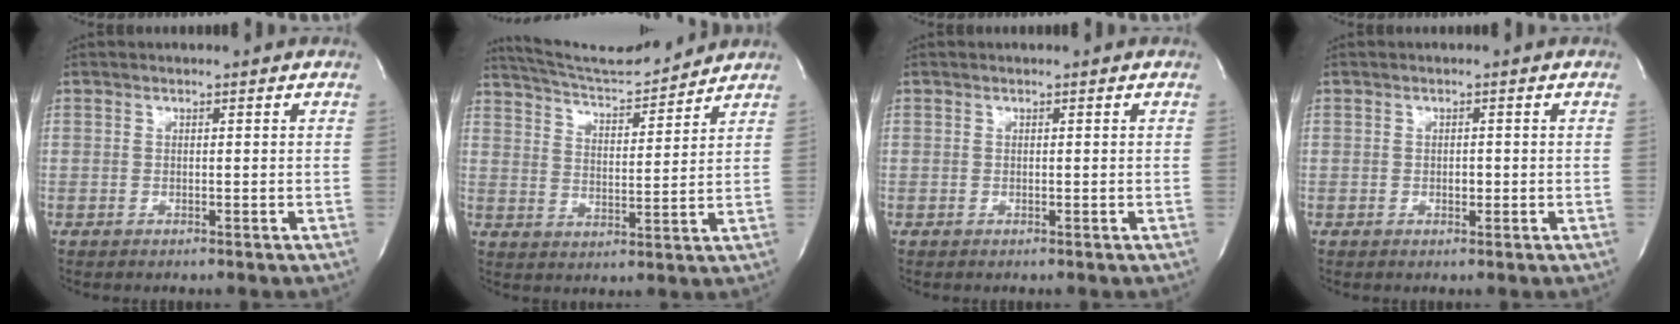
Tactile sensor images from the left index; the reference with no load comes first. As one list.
[{"total": 11.6, "force": [11.3, 0.5, 2.6], "torque": [-0.051, 0.005, 0.187]}, {"total": 0.0}, {"total": 0.8, "force": [-0.1, 0.5, 0.6], "torque": [-0.009, 0.000, -0.002]}]